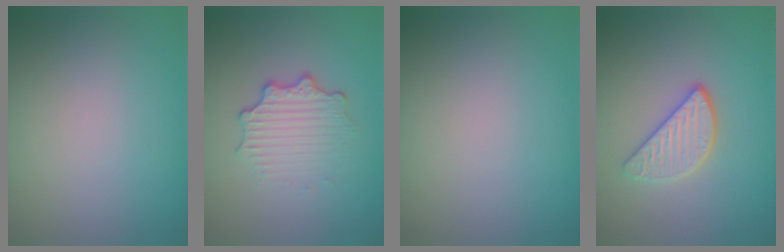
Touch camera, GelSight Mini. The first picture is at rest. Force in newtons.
{"total": 3.4, "press": 2.6, "slide": 2.2}
{"total": 0.0}
{"total": 3.1, "press": 2.8, "slide": 1.4}